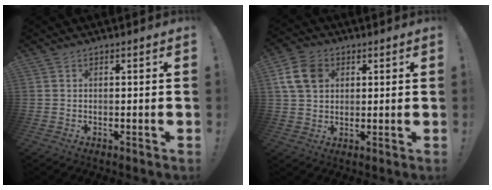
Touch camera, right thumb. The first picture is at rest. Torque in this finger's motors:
{"motor_torque": [0.01, 0.02, 0.37, -0.23, 0.00]}